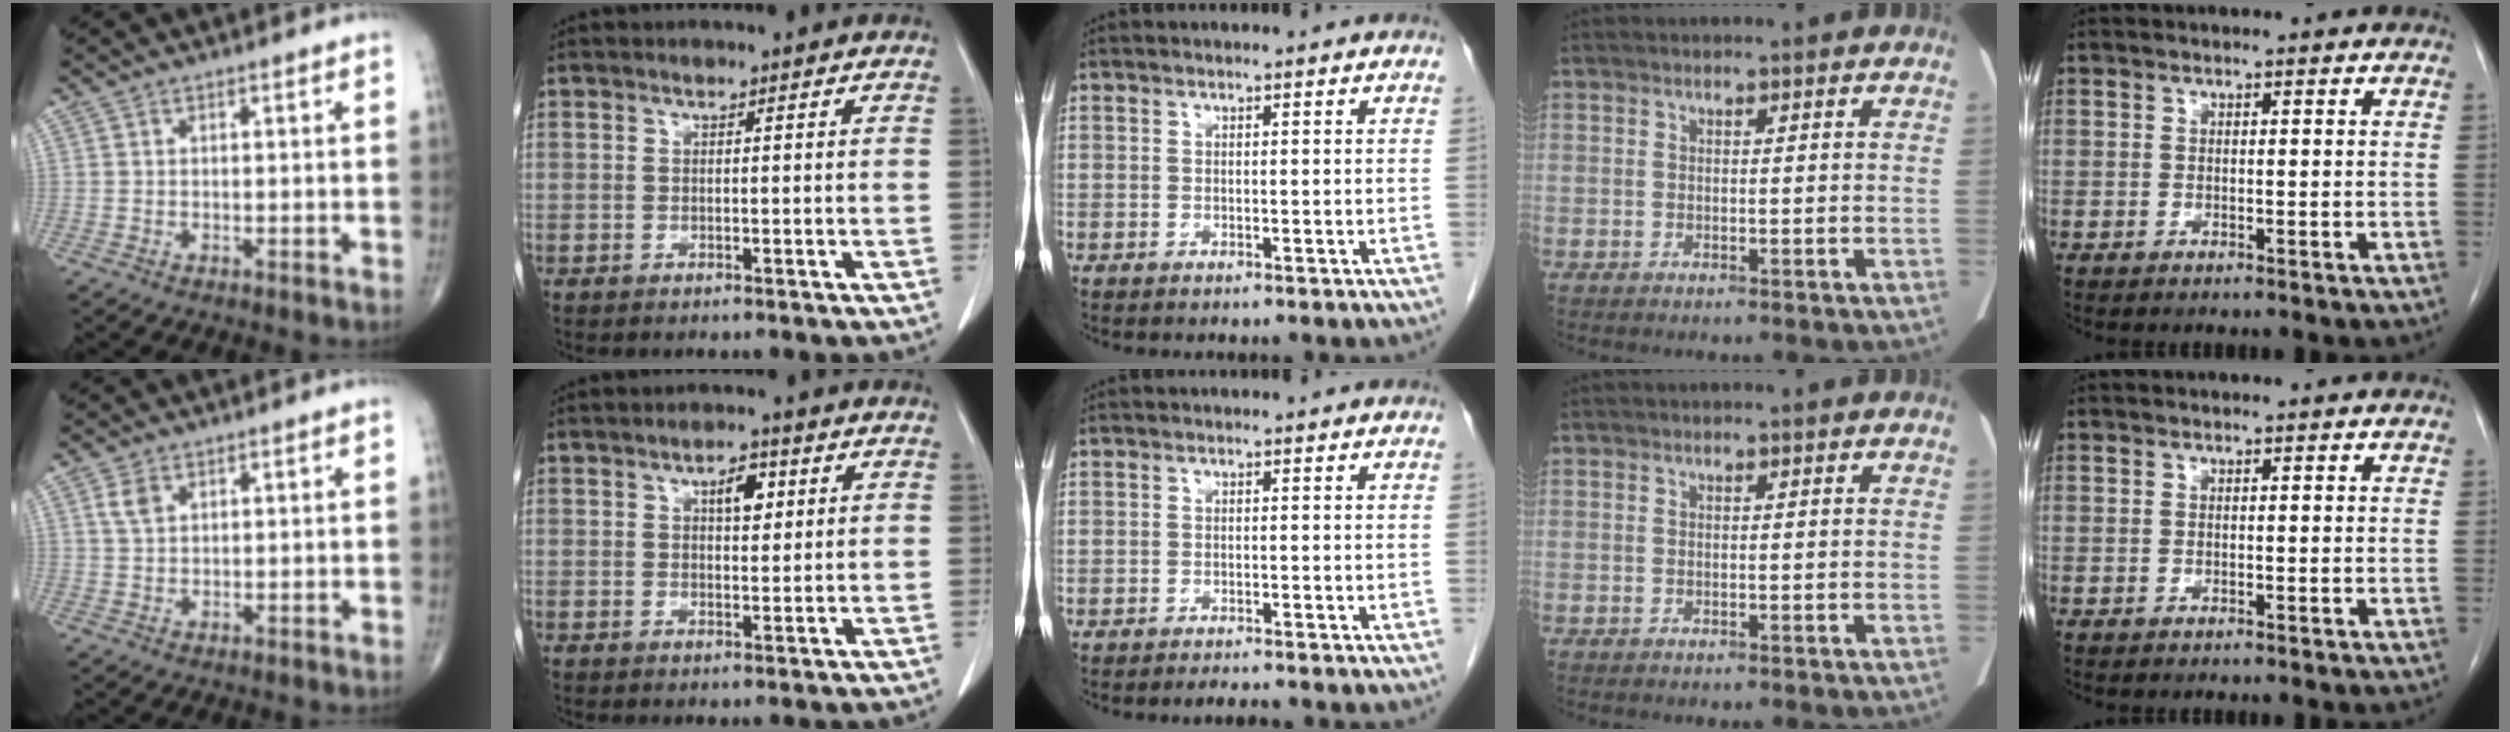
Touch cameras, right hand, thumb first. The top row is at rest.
{"thumb": {"total": 2.8, "force": [1.3, 1.7, 1.7], "torque": [-0.032, 0.001, 0.029]}, "index": {"total": 4.0, "force": [1.6, 1.7, 3.2], "torque": [-0.050, 0.002, 0.023]}, "middle": {"total": 1.3, "force": [-1.3, -0.1, 0.4], "torque": [-0.009, -0.005, -0.017]}}